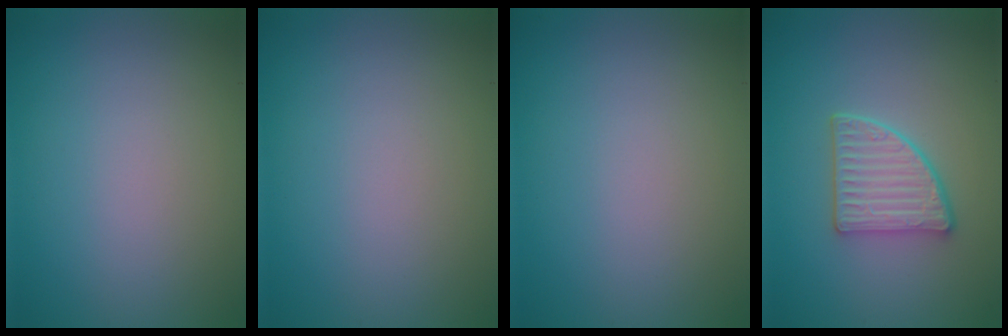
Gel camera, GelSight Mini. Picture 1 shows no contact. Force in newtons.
{"total": 0.0}
{"total": 0.0}
{"total": 3.8, "press": 3.3, "slide": 1.9}